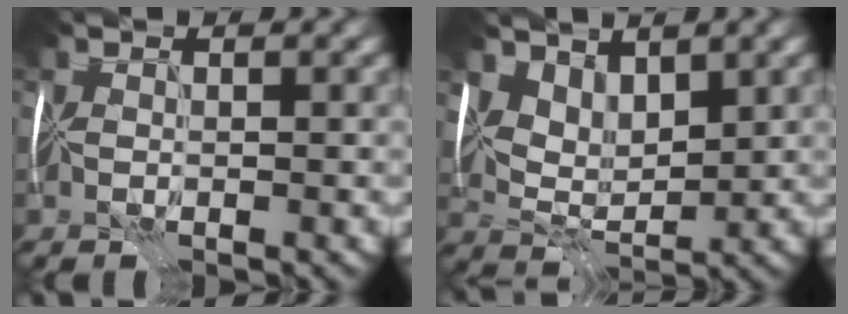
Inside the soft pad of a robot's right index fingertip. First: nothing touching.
{"total": 4.2, "force": [3.0, 2.4, 1.7], "torque": [-0.041, -0.009, 0.057]}